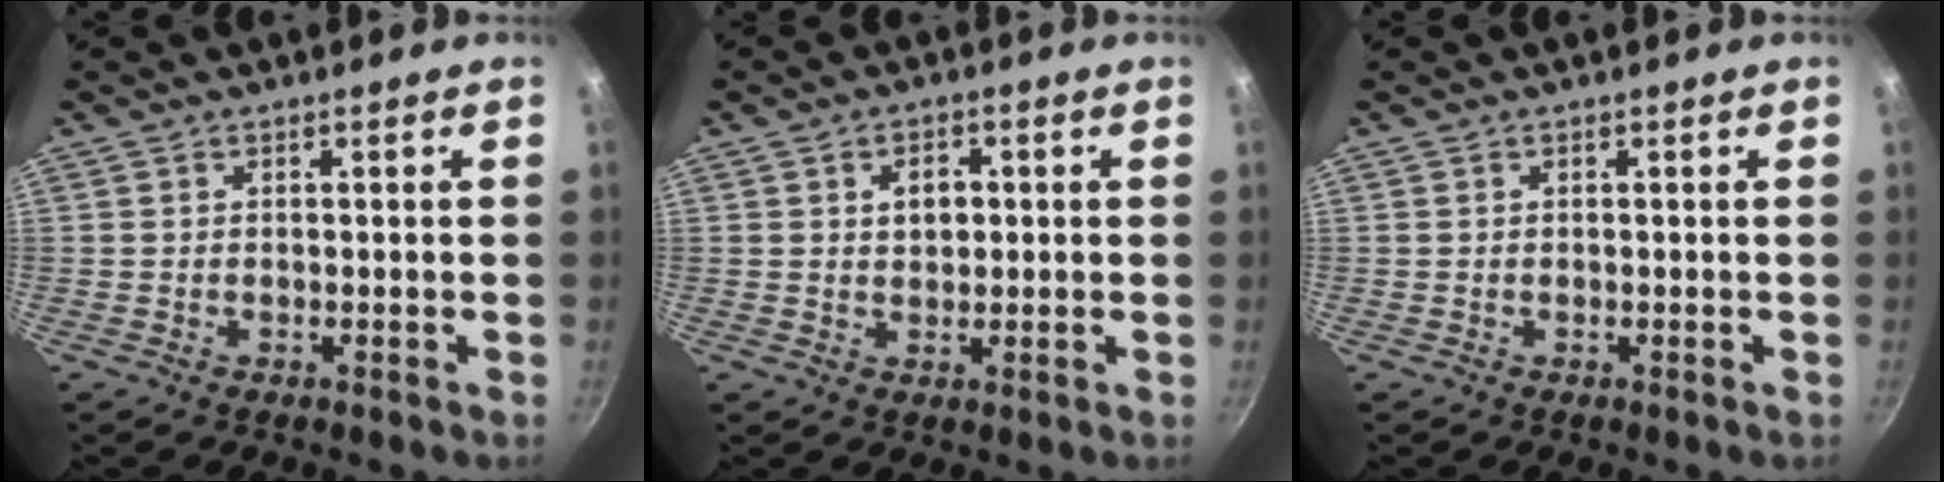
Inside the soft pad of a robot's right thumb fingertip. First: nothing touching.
{"total": 4.2, "force": [0.8, 2.9, 2.9], "torque": [-0.029, 0.003, 0.014]}
{"total": 0.0}